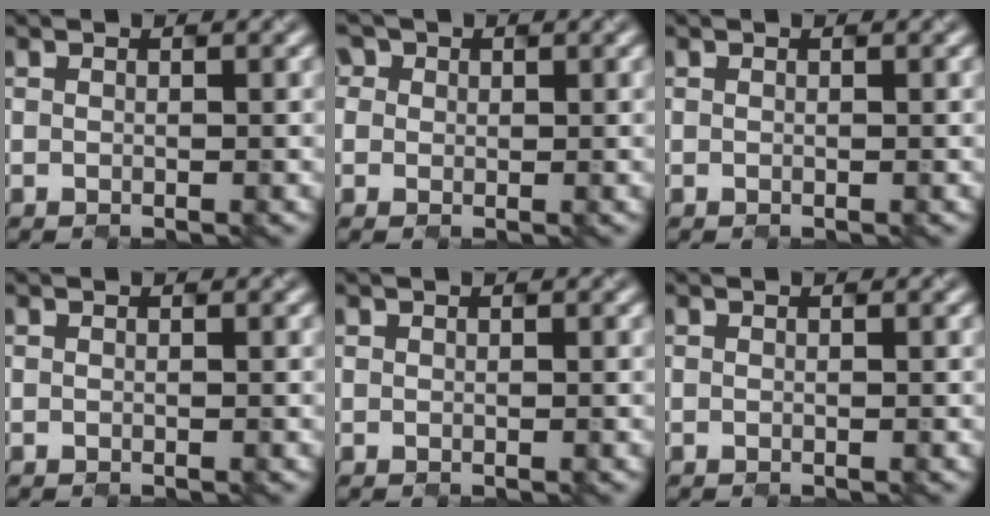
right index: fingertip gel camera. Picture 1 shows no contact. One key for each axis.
{"total": 1.7, "fx": 1.0, "fy": 1.3, "fz": -0.3, "tx": -0.032, "ty": -0.002, "tz": 0.045}
{"total": 0.0}
{"total": 0.0}
{"total": 0.5, "fx": -0.1, "fy": -0.3, "fz": -0.4, "tx": 0.000, "ty": -0.006, "tz": 0.010}
{"total": 0.0}